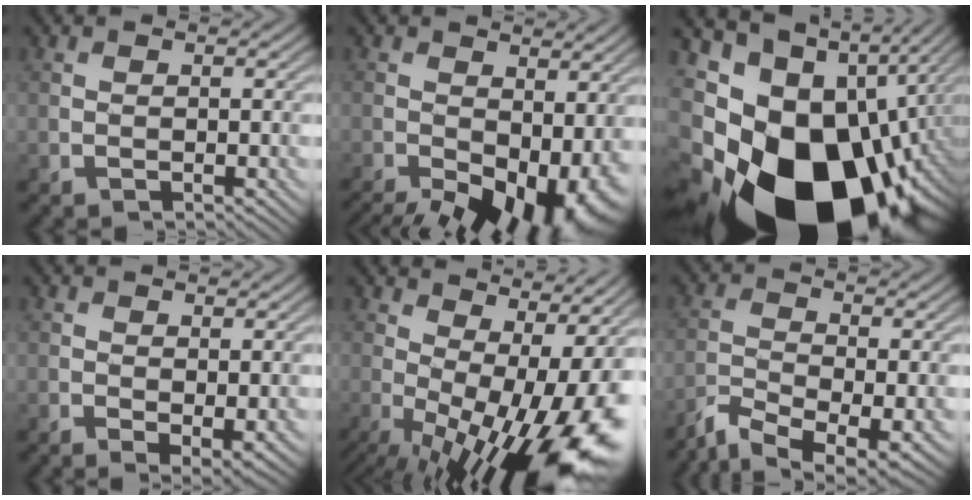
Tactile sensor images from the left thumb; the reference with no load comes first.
{"total": 15.4, "force": [-7.1, 7.9, 11.1], "torque": [-0.187, -0.046, -0.072]}
{"total": 23.7, "force": [-8.8, 16.1, 15.0], "torque": [-0.274, -0.068, -0.124]}
{"total": 2.0, "force": [-0.3, 0.7, 1.8], "torque": [-0.031, -0.010, 0.001]}
{"total": 17.4, "force": [-0.4, 6.3, 16.2], "torque": [-0.203, -0.006, 0.015]}
{"total": 6.5, "force": [-4.9, 1.7, 3.9], "torque": [-0.072, -0.014, -0.090]}